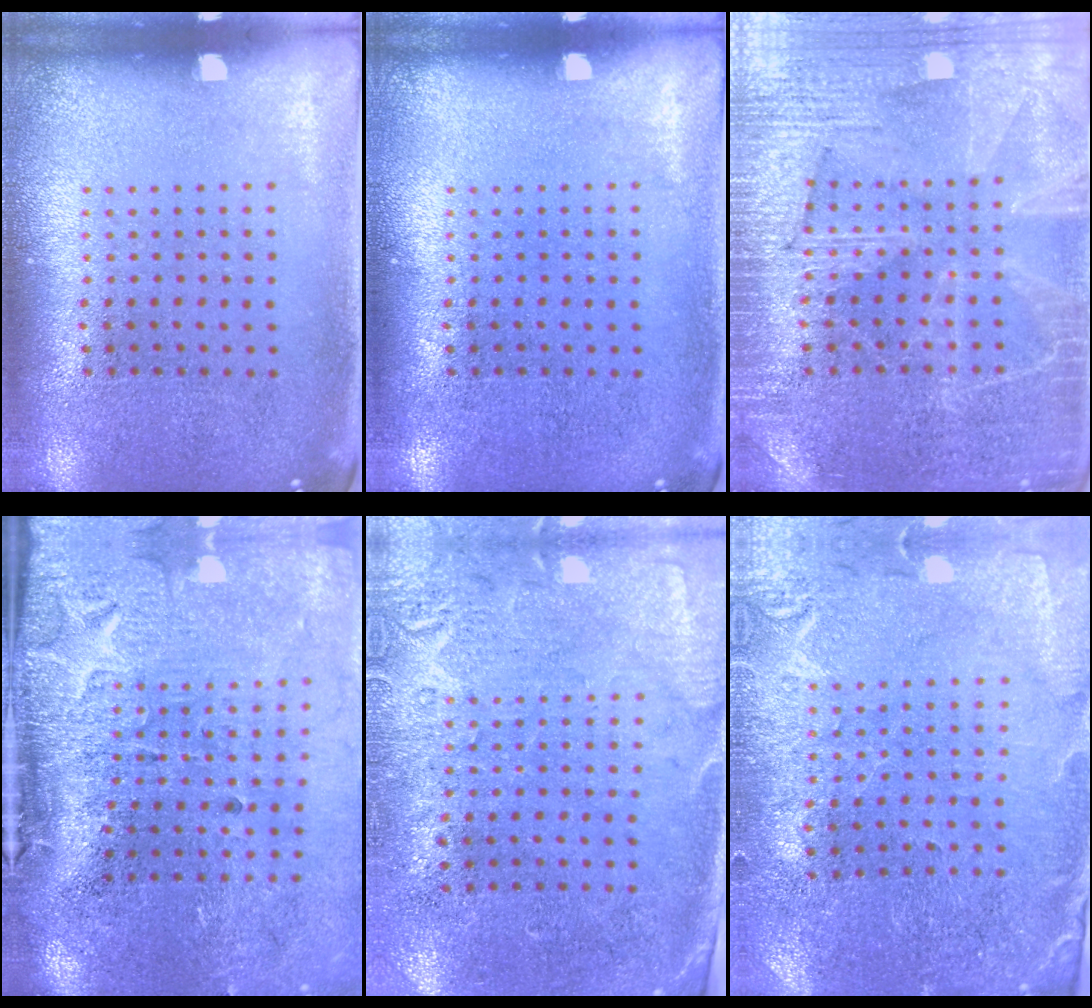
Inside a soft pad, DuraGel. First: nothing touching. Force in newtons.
{"total": 0.0}
{"total": 3.8, "press": 3.7, "slide": 1.0}
{"total": 4.5, "press": 3.5, "slide": 2.8}
{"total": 2.7, "press": 2.3, "slide": 1.4}
{"total": 0.5, "press": 0.5, "slide": 0.2}